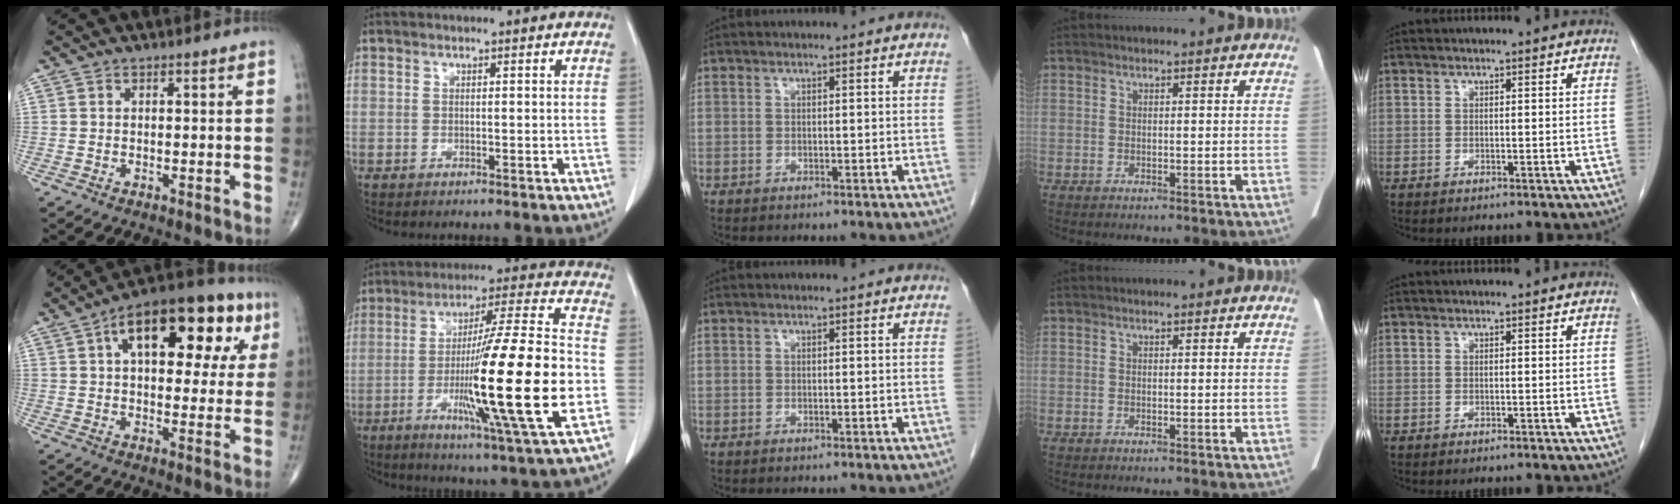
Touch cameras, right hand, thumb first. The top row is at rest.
{"thumb": {"total": 22.2, "force": [8.2, 11.0, 17.5], "torque": [-0.218, 0.022, 0.115]}, "index": {"total": 22.6, "force": [-5.1, -0.2, 22.0], "torque": [-0.357, -0.017, -0.090]}}